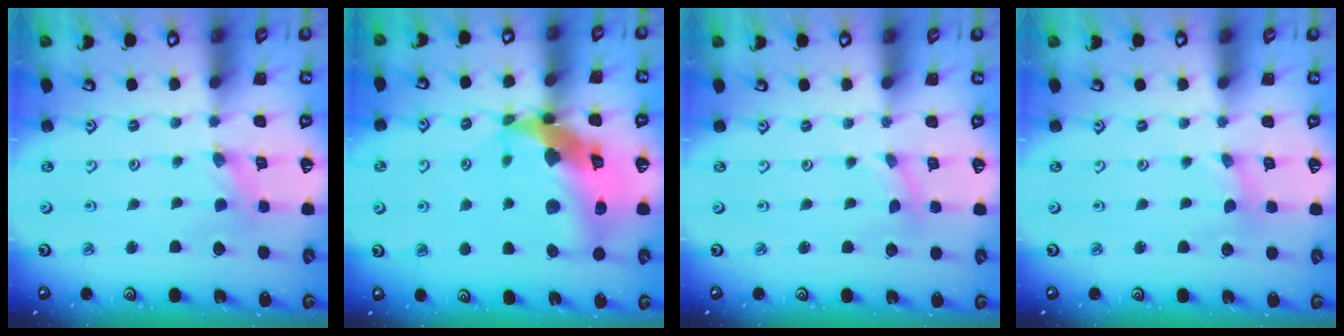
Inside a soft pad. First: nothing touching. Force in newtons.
{"total": 20.5, "press": 20.3, "slide": 2.6}
{"total": 0.0}
{"total": 0.0}